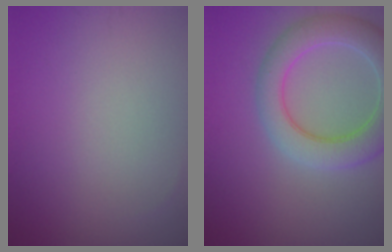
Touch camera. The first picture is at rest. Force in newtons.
{"total": 6.1, "press": 6.0, "slide": 0.6}